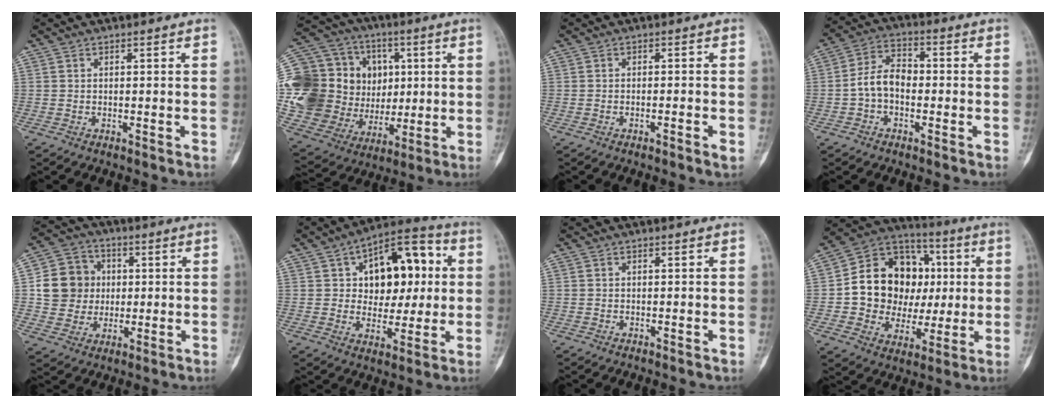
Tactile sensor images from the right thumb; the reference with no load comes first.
{"total": 27.7, "force": [2.3, 21.2, 17.7], "torque": [-0.339, 0.030, 0.062]}
{"total": 1.6, "force": [-0.8, 0.3, 1.4], "torque": [-0.023, 0.002, -0.013]}
{"total": 7.6, "force": [-1.3, 5.4, 5.3], "torque": [-0.082, 0.030, -0.037]}
{"total": 11.5, "force": [1.2, 10.7, 4.1], "torque": [-0.037, 0.011, 0.022]}
{"total": 17.5, "force": [3.9, 10.9, 13.1], "torque": [-0.128, 0.018, 0.055]}
{"total": 0.0}
{"total": 20.7, "force": [1.6, 16.5, 12.5], "torque": [-0.139, 0.034, 0.037]}